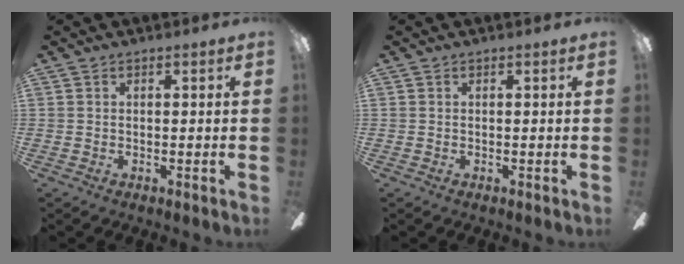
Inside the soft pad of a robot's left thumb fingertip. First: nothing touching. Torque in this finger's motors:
{"motor_torque": [0.00, 0.00, 0.03, -0.03, 0.00]}